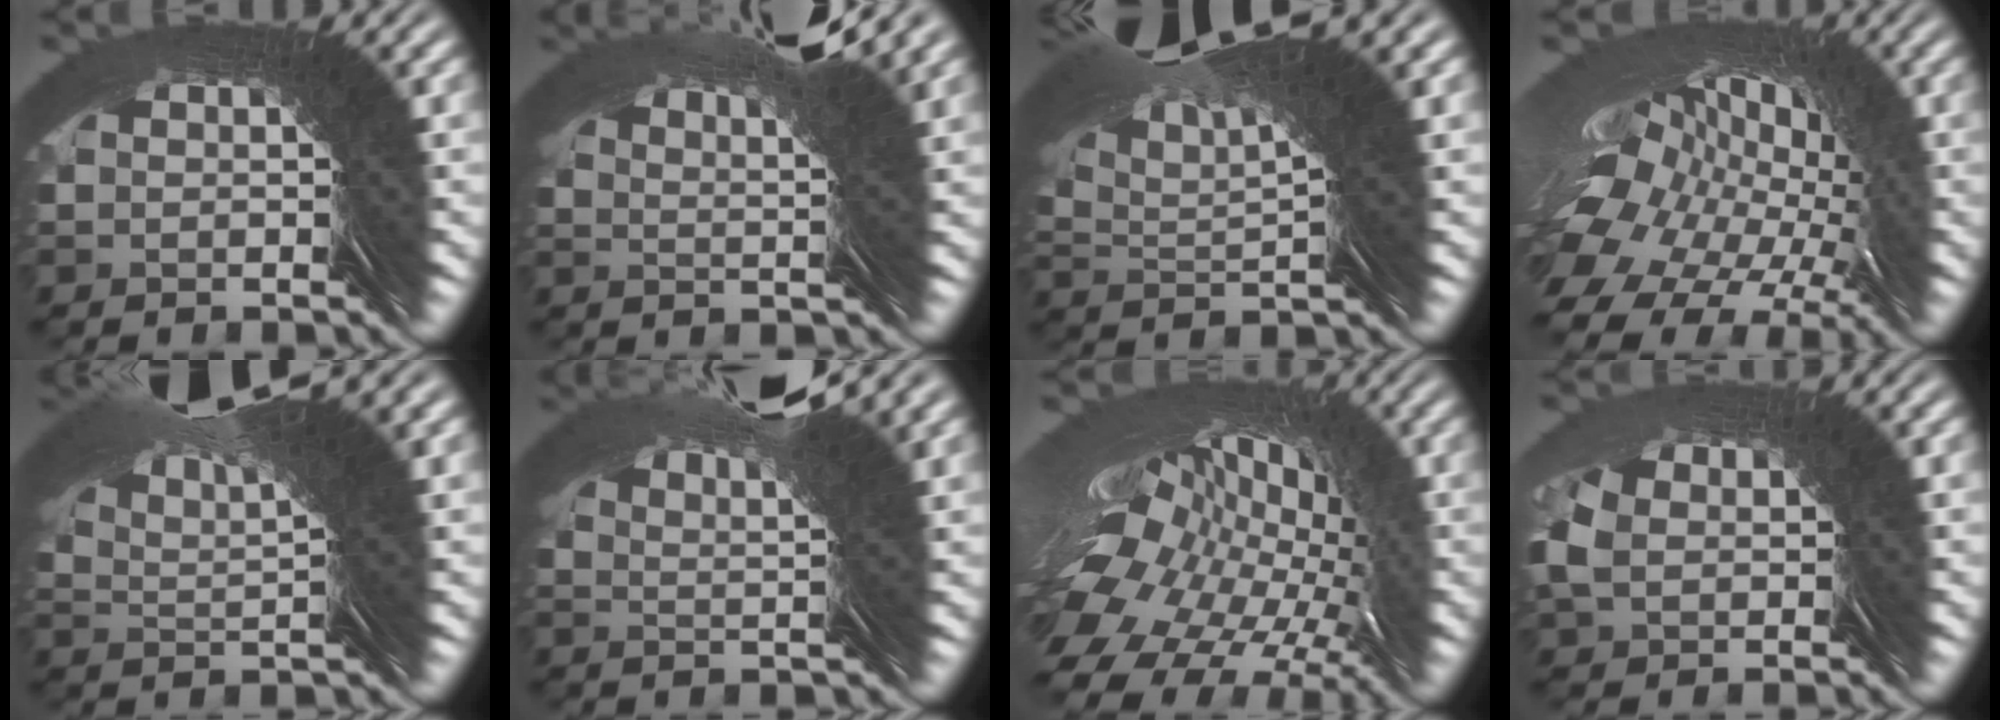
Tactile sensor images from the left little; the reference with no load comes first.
{"total": 6.5, "force": [4.5, -4.7, 0.3], "torque": [-0.004, 0.053, 0.064]}
{"total": 8.1, "force": [5.4, -0.9, 6.0], "torque": [-0.089, 0.057, 0.077]}
{"total": 7.7, "force": [2.8, 5.3, 4.9], "torque": [-0.063, 0.017, 0.035]}
{"total": 8.1, "force": [6.1, -1.3, 5.2], "torque": [-0.086, 0.058, 0.087]}
{"total": 6.8, "force": [5.2, -3.7, 2.3], "torque": [-0.040, 0.058, 0.073]}
{"total": 8.8, "force": [2.9, 6.3, 5.5], "torque": [-0.086, 0.009, 0.041]}
{"total": 1.1, "force": [1.0, -0.3, -0.5], "torque": [0.016, 0.015, 0.013]}